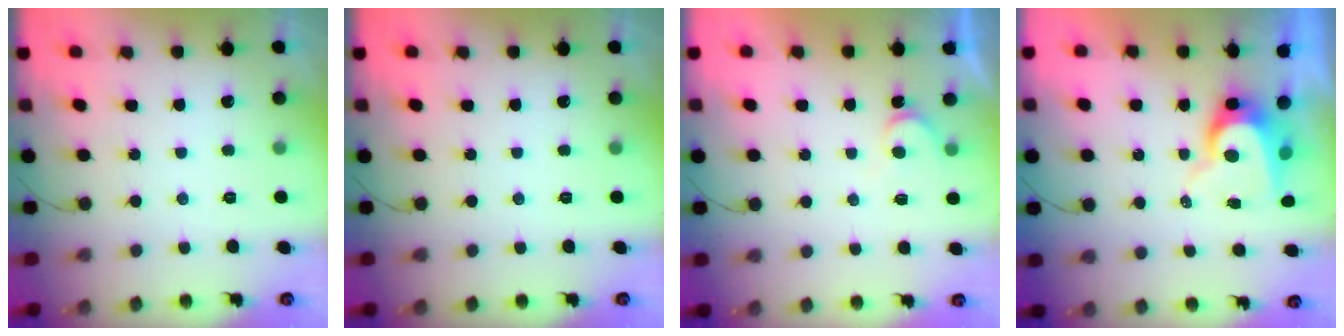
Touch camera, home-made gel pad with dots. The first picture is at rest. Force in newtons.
{"total": 0.0}
{"total": 4.5, "press": 4.5, "slide": 0.4}
{"total": 9.7, "press": 9.7, "slide": 1.0}